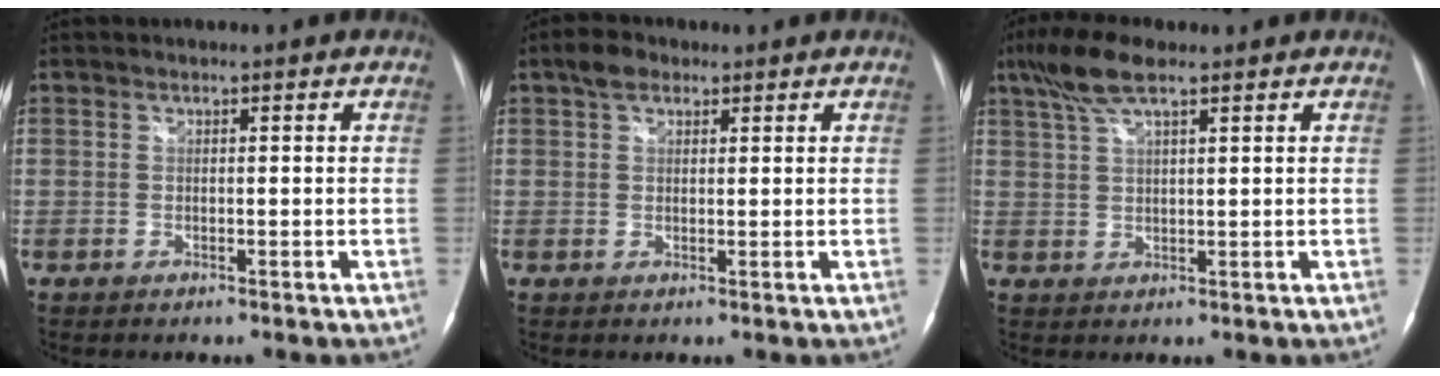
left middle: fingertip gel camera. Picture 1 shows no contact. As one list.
[{"total": 3.1, "force": [2.0, 1.9, 1.6], "torque": [-0.034, 0.015, 0.035]}, {"total": 6.6, "force": [4.3, 1.4, 4.7], "torque": [-0.106, 0.020, 0.084]}]